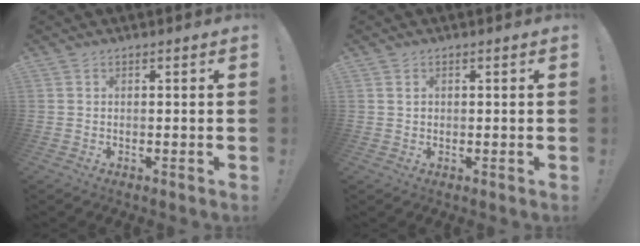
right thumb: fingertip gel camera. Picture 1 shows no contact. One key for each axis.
{"total": 1.1, "fx": 0.6, "fy": 0.8, "fz": 0.5, "tx": -0.007, "ty": 0.000, "tz": 0.010}